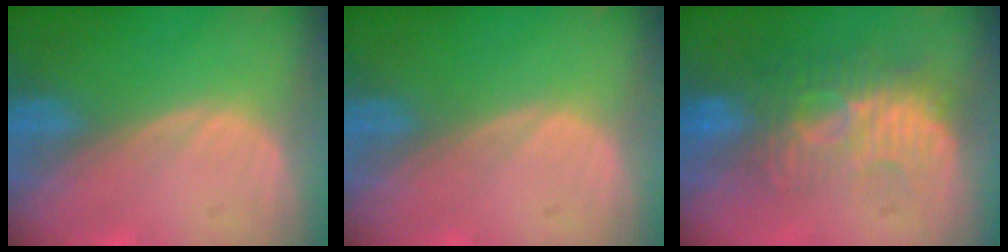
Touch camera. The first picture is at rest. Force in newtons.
{"total": 0.0}
{"total": 9.1, "press": 8.7, "slide": 2.9}